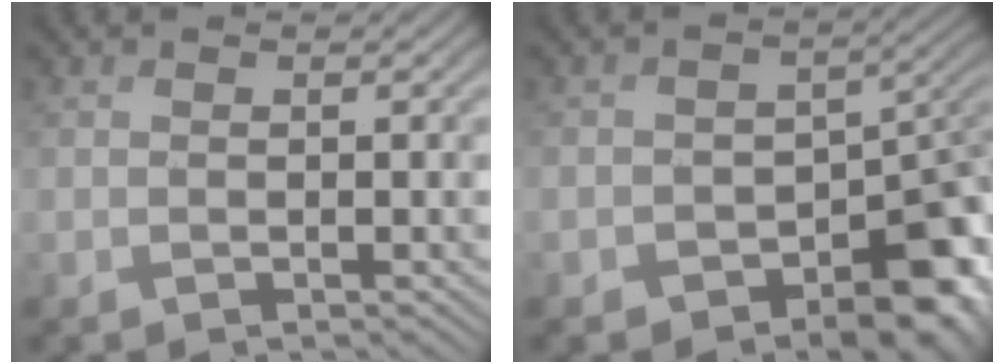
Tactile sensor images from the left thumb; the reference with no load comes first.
{"total": 11.1, "force": [-6.0, 7.2, 5.9], "torque": [-0.064, -0.022, -0.088]}